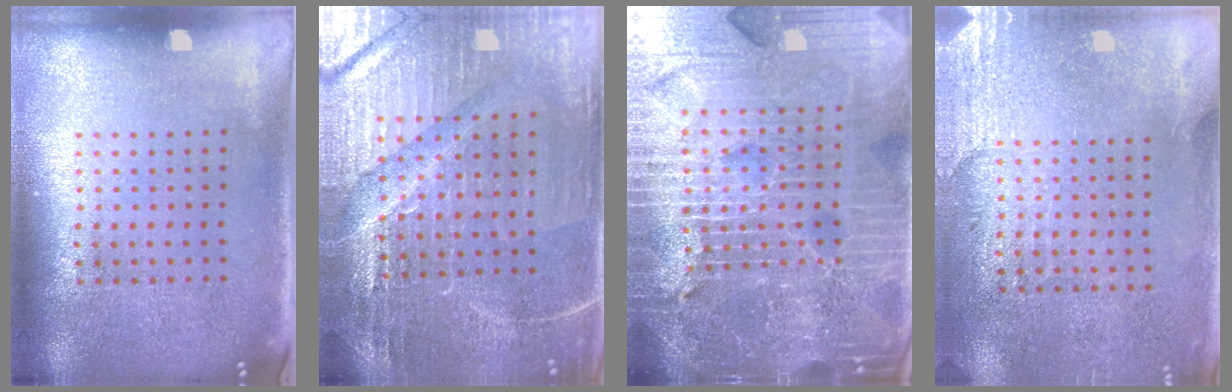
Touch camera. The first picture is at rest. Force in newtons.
{"total": 4.0, "press": 3.9, "slide": 0.8}
{"total": 6.9, "press": 6.0, "slide": 3.4}
{"total": 2.7, "press": 2.3, "slide": 1.4}